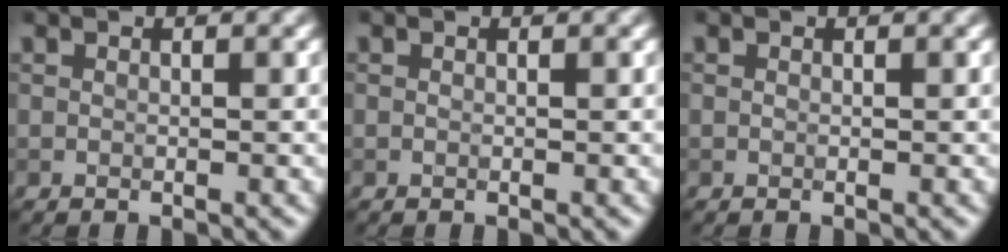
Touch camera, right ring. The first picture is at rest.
{"total": 0.0}
{"total": 0.0}